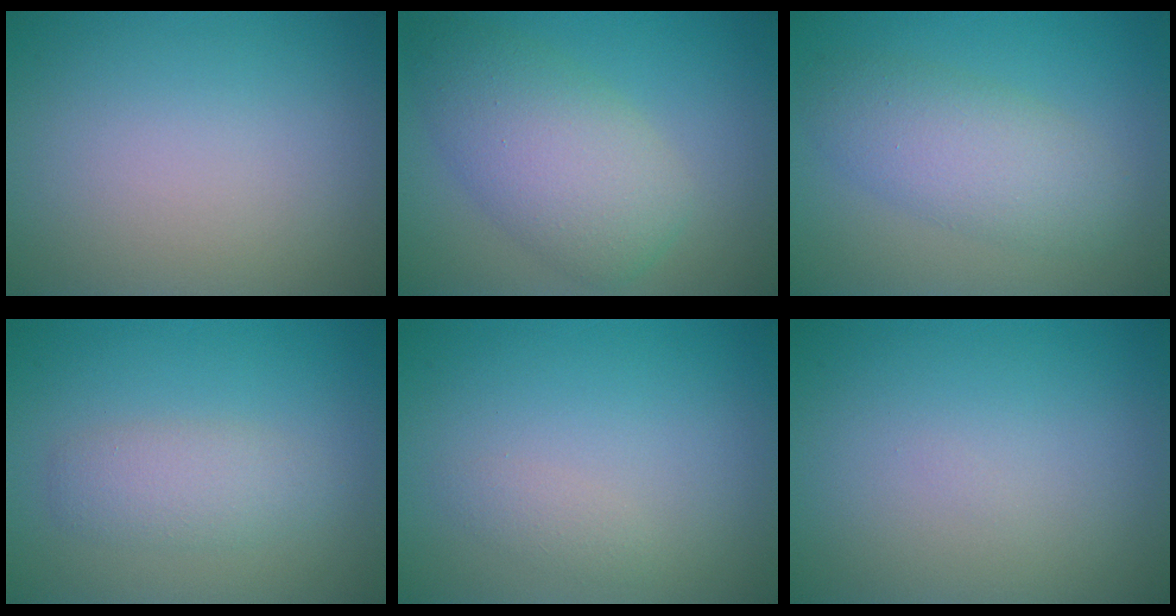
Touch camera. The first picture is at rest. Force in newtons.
{"total": 6.5, "press": 6.5, "slide": 0.1}
{"total": 4.6, "press": 4.6, "slide": 0.2}
{"total": 2.7, "press": 2.7, "slide": 0.1}
{"total": 1.0, "press": 1.0, "slide": 0.0}
{"total": 0.0}